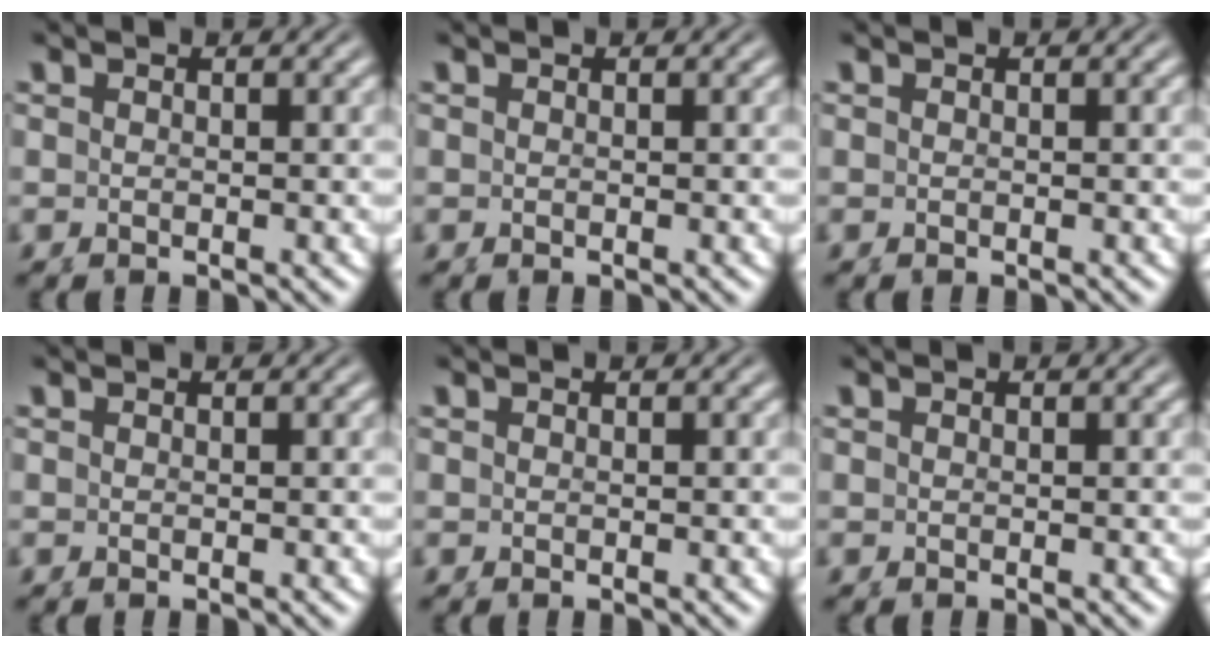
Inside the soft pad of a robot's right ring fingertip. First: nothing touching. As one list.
[{"total": 0.0}, {"total": 0.0}, {"total": 0.0}, {"total": 0.0}, {"total": 0.0}]